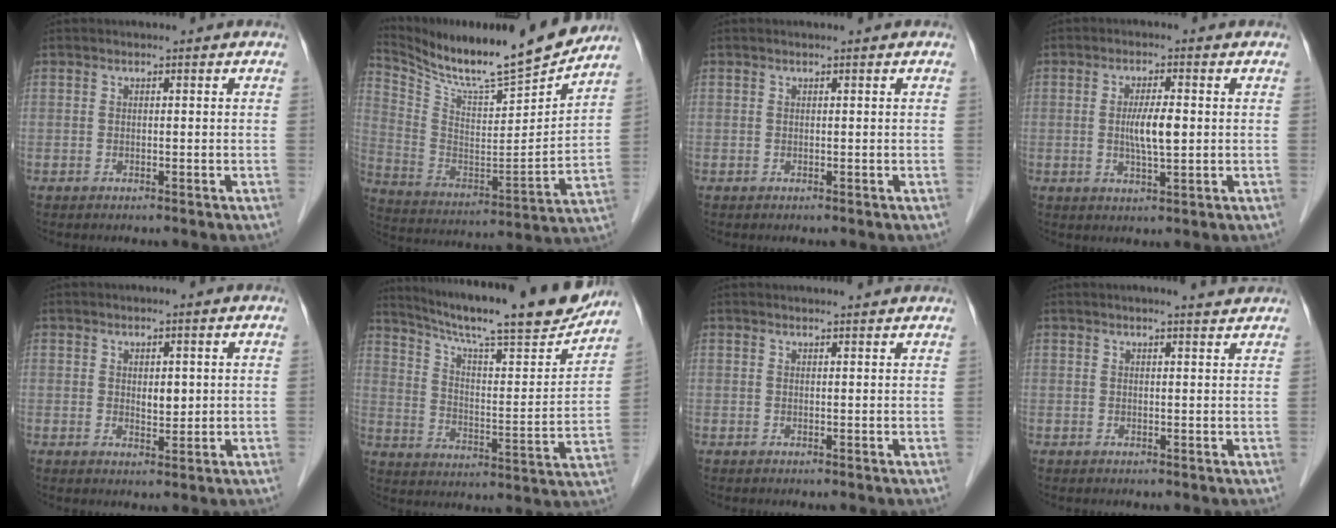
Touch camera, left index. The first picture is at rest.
{"total": 20.8, "force": [18.8, 0.9, 8.9], "torque": [-0.169, -0.043, 0.303]}
{"total": 0.0}
{"total": 4.9, "force": [0.1, 0.8, 4.8], "torque": [-0.093, -0.002, 0.001]}
{"total": 2.2, "force": [0.6, 1.2, 1.8], "torque": [-0.027, -0.003, 0.013]}
{"total": 22.9, "force": [20.0, 1.9, 10.9], "torque": [-0.180, -0.023, 0.287]}
{"total": 5.4, "force": [5.2, -0.1, 1.4], "torque": [-0.016, 0.022, 0.055]}
{"total": 3.3, "force": [3.1, -0.2, 1.1], "torque": [-0.017, 0.003, 0.034]}